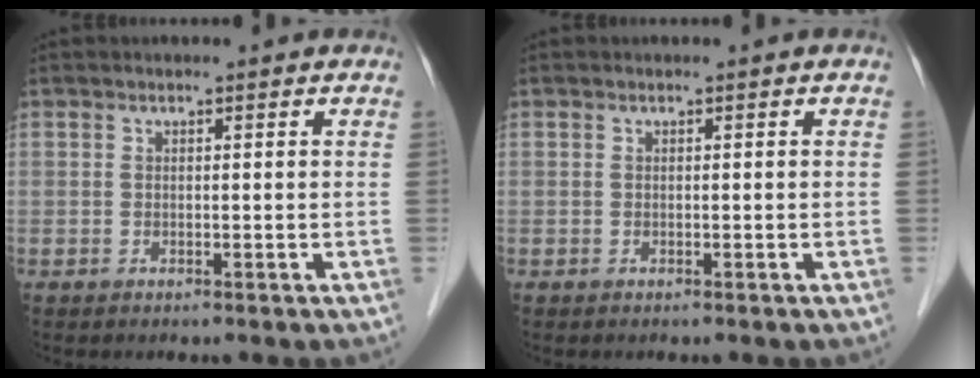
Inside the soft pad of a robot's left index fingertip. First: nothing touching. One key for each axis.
{"total": 0.0}